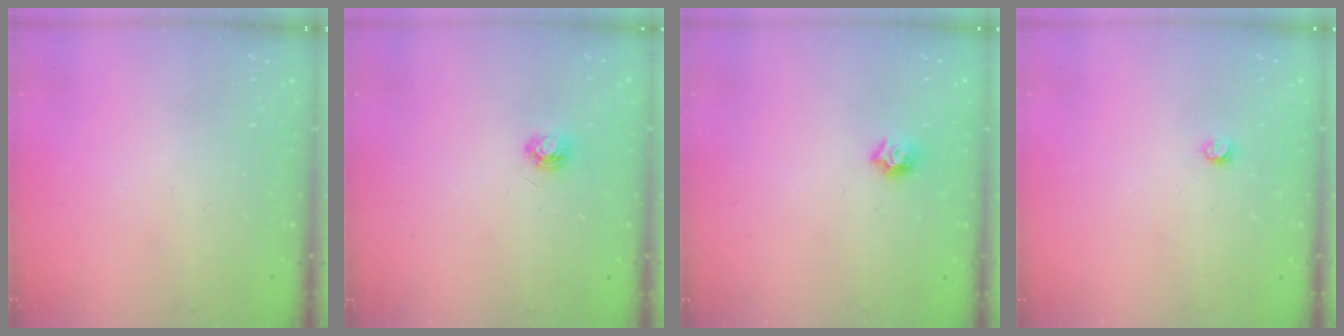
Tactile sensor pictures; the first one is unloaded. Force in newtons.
{"total": 3.7, "press": 3.7, "slide": 0.4}
{"total": 6.7, "press": 6.6, "slide": 0.9}
{"total": 3.0, "press": 3.0, "slide": 0.4}